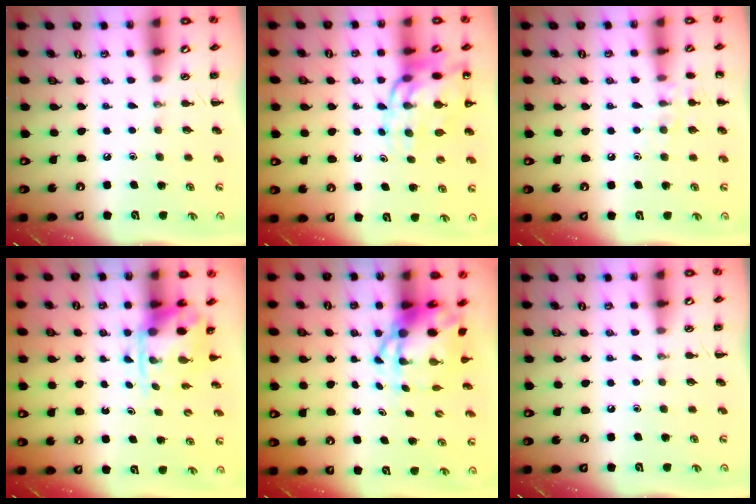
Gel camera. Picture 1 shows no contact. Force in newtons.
{"total": 13.1, "press": 12.6, "slide": 3.5}
{"total": 7.6, "press": 7.4, "slide": 1.7}
{"total": 3.8, "press": 3.7, "slide": 0.8}
{"total": 6.7, "press": 6.4, "slide": 2.0}
{"total": 0.0}